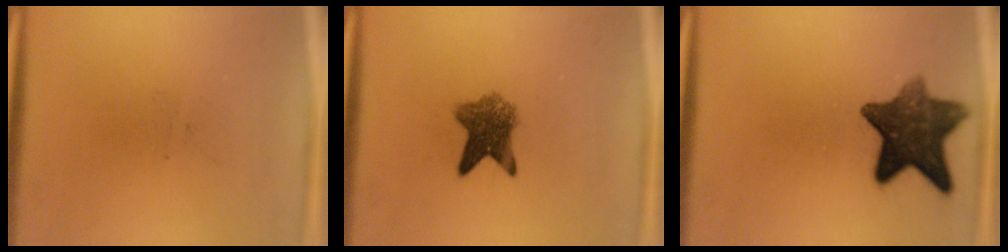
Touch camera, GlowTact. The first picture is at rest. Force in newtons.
{"total": 6.2}
{"total": 10.9}